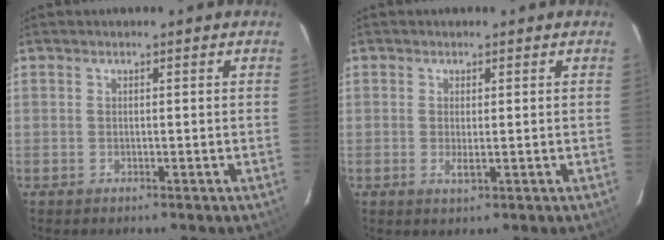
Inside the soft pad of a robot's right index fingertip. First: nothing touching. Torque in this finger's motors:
{"motor_torque": [0.23, 0.20, 0.00, 0.01]}